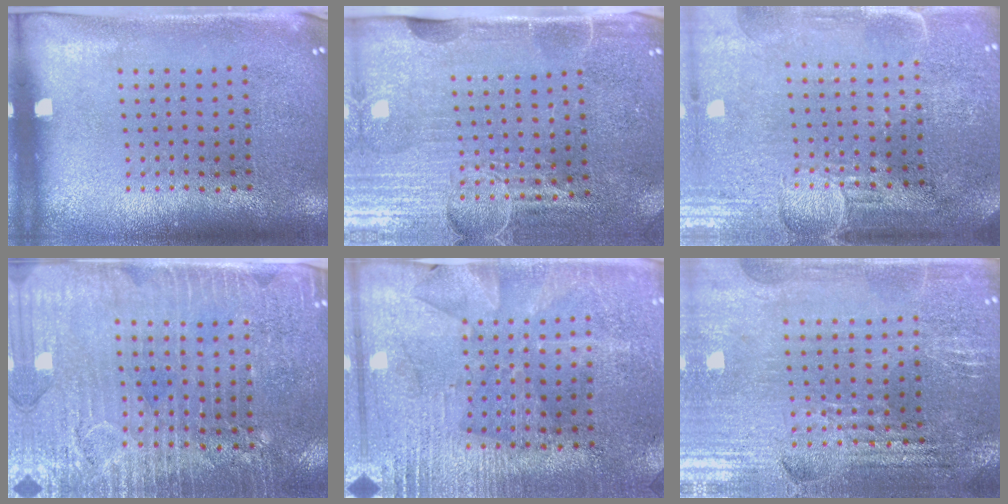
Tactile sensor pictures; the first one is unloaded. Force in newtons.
{"total": 4.3, "press": 3.8, "slide": 2.0}
{"total": 3.9, "press": 3.4, "slide": 1.8}
{"total": 3.5, "press": 3.1, "slide": 1.4}
{"total": 2.8, "press": 2.7, "slide": 0.7}
{"total": 2.9, "press": 2.8, "slide": 0.4}